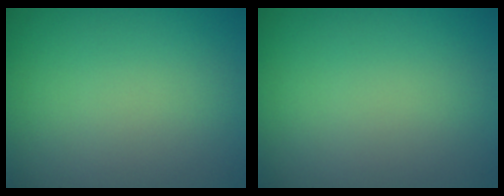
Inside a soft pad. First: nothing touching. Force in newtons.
{"total": 0.0}